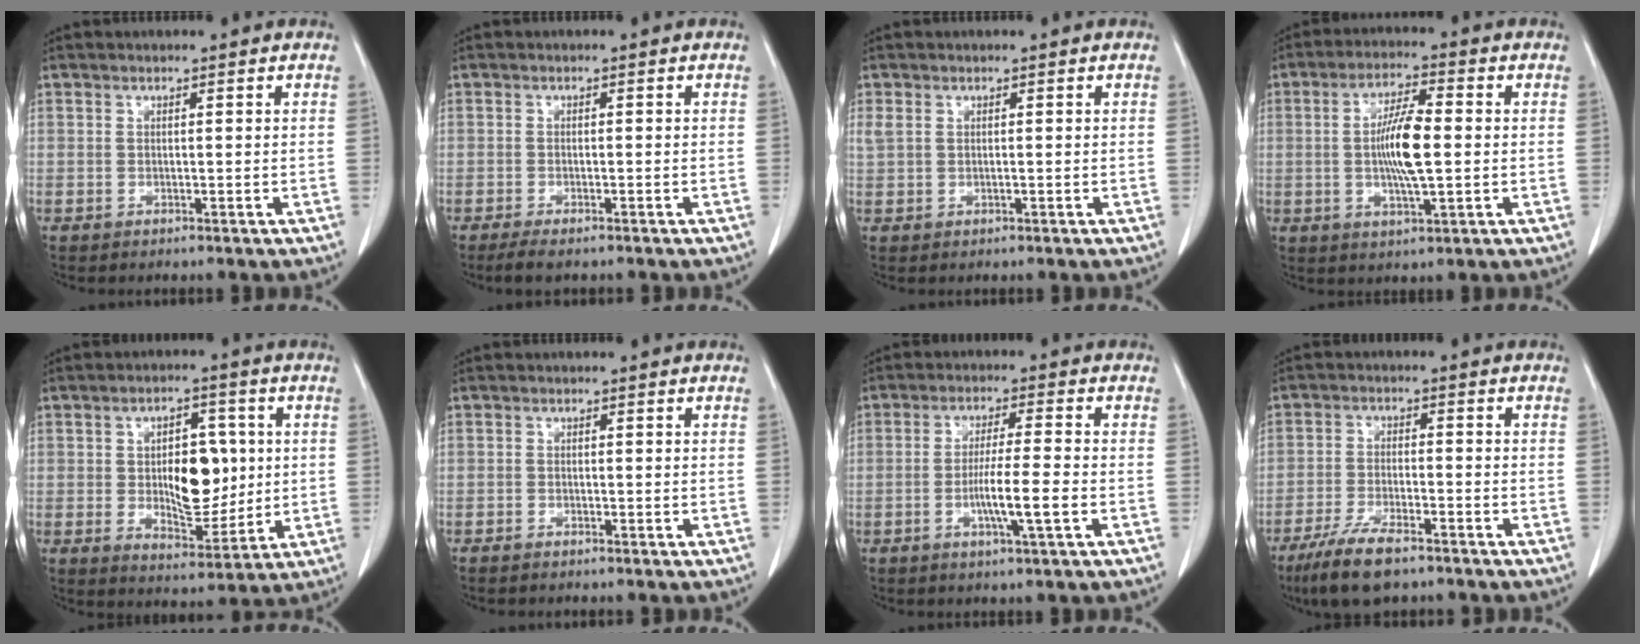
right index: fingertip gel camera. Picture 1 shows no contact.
{"total": 2.8, "force": [-2.2, 0.5, 1.7], "torque": [-0.030, -0.007, -0.035]}
{"total": 1.5, "force": [0.4, 1.0, 1.0], "torque": [-0.037, 0.012, 0.015]}
{"total": 8.9, "force": [-0.2, 1.5, 8.8], "torque": [-0.167, 0.000, -0.007]}
{"total": 10.1, "force": [0.7, 4.9, 8.8], "torque": [-0.134, 0.005, 0.021]}
{"total": 0.7, "force": [-0.7, 0.2, 0.0], "torque": [-0.001, 0.001, -0.014]}
{"total": 6.7, "force": [-2.0, -0.3, 6.4], "torque": [-0.115, -0.008, -0.038]}
{"total": 8.6, "force": [-6.4, 1.7, 5.5], "torque": [-0.104, -0.017, -0.112]}